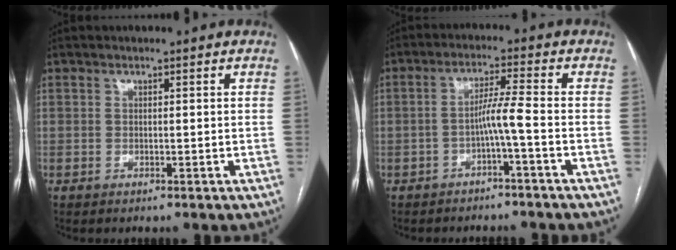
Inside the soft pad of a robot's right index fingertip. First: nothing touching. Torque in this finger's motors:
{"motor_torque": [0.65, -0.32, 0.30, 0.07]}